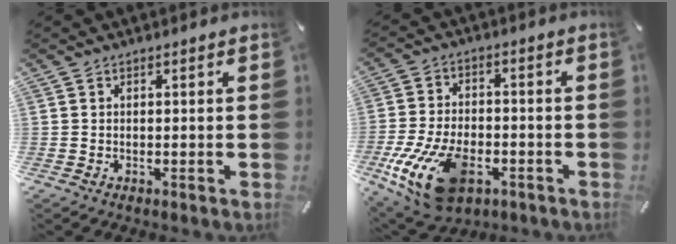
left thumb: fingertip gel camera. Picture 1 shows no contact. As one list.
[{"total": 17.5, "force": [-6.8, 10.2, 12.5], "torque": [-0.243, 0.025, -0.108]}]